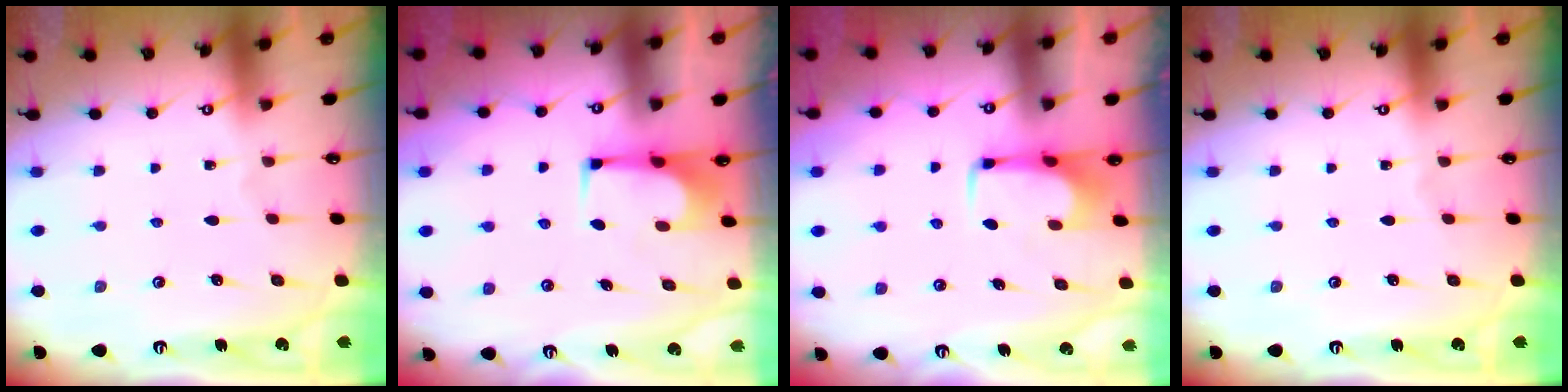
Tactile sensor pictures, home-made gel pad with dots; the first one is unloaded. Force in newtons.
{"total": 1.1, "press": 0.9, "slide": 0.7}
{"total": 1.5, "press": 1.5, "slide": 0.5}
{"total": 0.0}